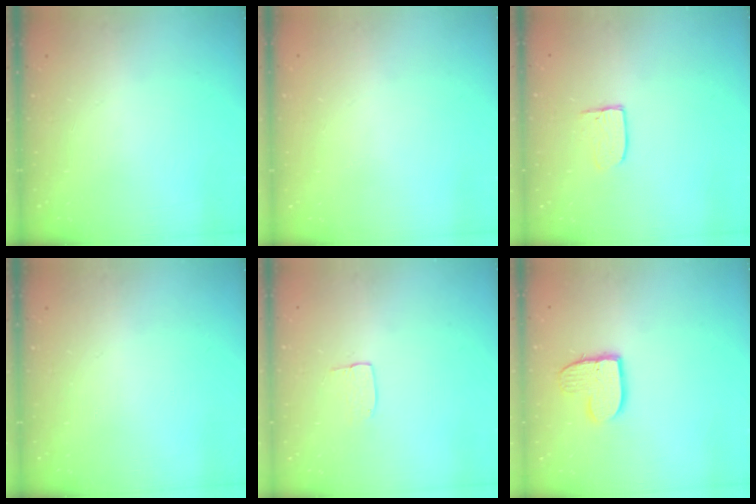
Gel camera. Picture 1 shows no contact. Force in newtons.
{"total": 0.0}
{"total": 4.7, "press": 4.7, "slide": 0.4}
{"total": 0.0}
{"total": 3.8, "press": 3.8, "slide": 0.2}
{"total": 9.8, "press": 9.8, "slide": 0.5}